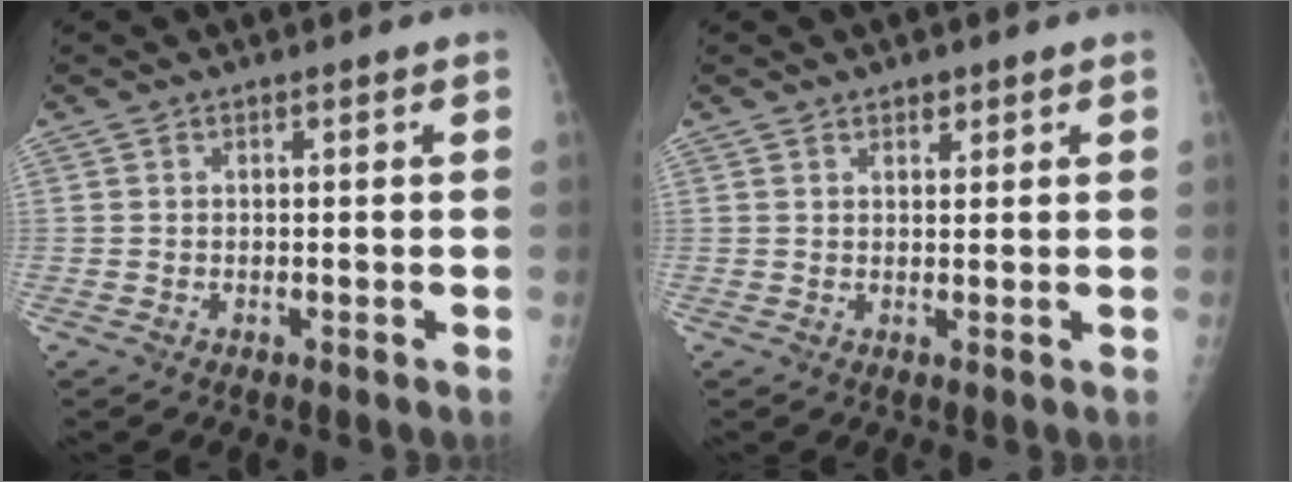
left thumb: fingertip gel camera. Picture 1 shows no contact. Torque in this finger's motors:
{"motor_torque": [-0.12, 0.01, -0.17, -0.03, -0.02]}